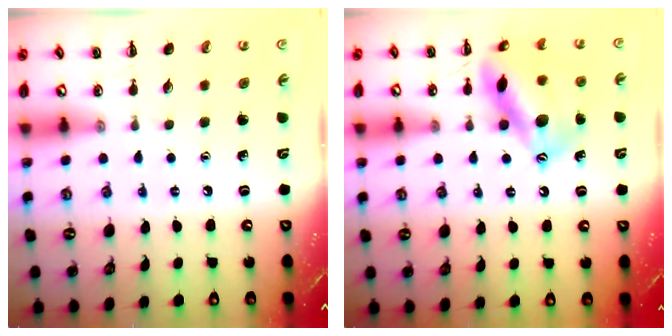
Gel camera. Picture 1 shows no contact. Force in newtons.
{"total": 15.6, "press": 15.5, "slide": 1.6}